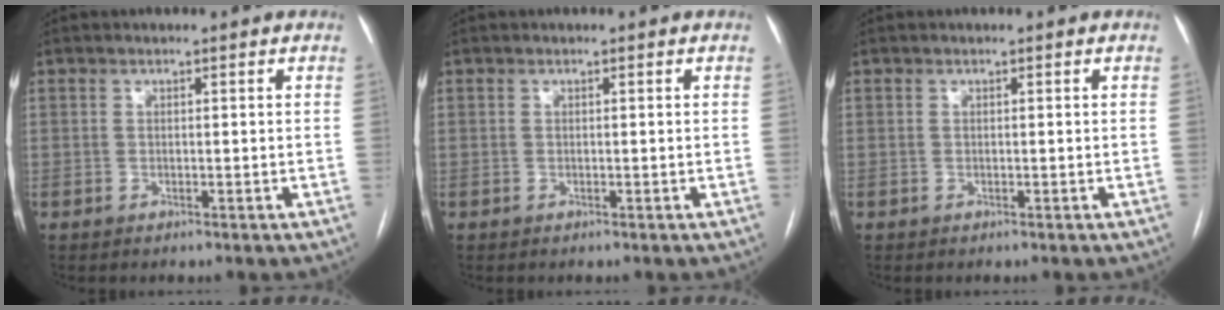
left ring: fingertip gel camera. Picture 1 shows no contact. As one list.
[{"total": 0.0}, {"total": 0.0}]